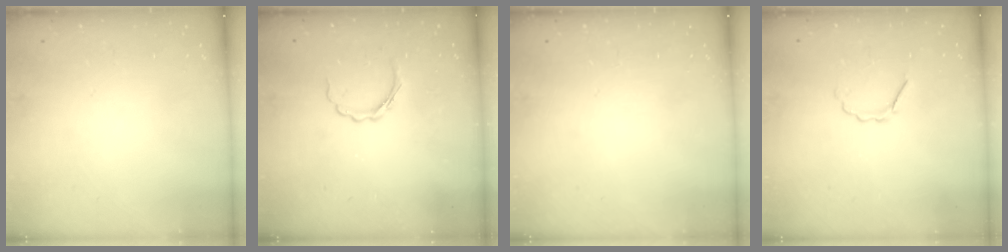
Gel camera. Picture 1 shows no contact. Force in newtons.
{"total": 3.9, "press": 3.8, "slide": 0.7}
{"total": 0.0}
{"total": 2.8, "press": 2.7, "slide": 0.8}